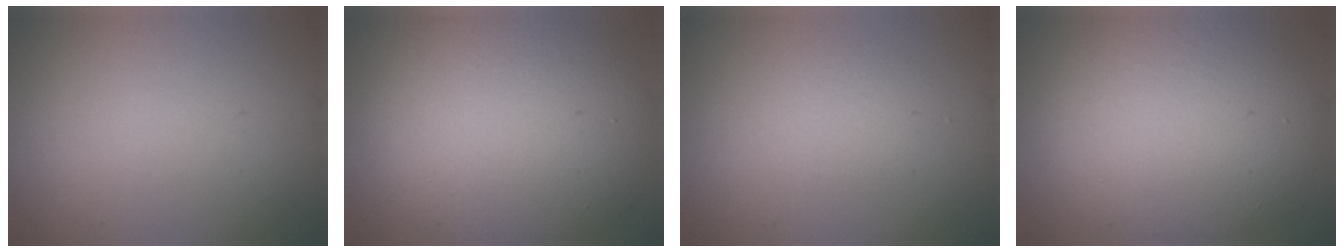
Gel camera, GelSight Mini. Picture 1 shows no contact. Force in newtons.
{"total": 10.5, "press": 10.5, "slide": 0.5}
{"total": 1.5, "press": 1.5, "slide": 0.1}
{"total": 9.4, "press": 9.3, "slide": 0.6}